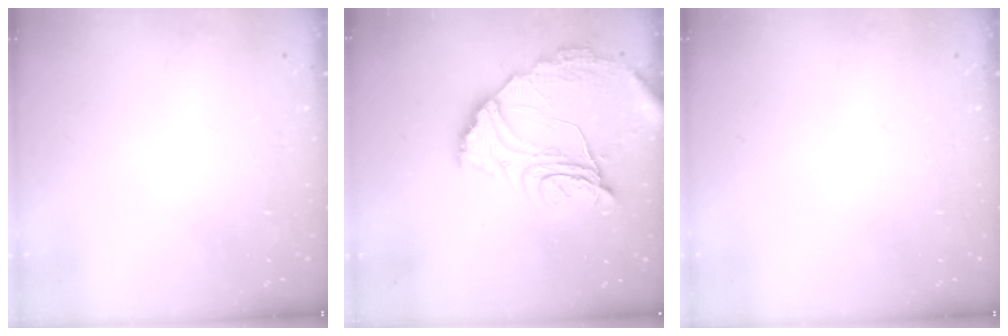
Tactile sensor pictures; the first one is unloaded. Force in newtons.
{"total": 16.8, "press": 16.7, "slide": 1.5}
{"total": 0.0}